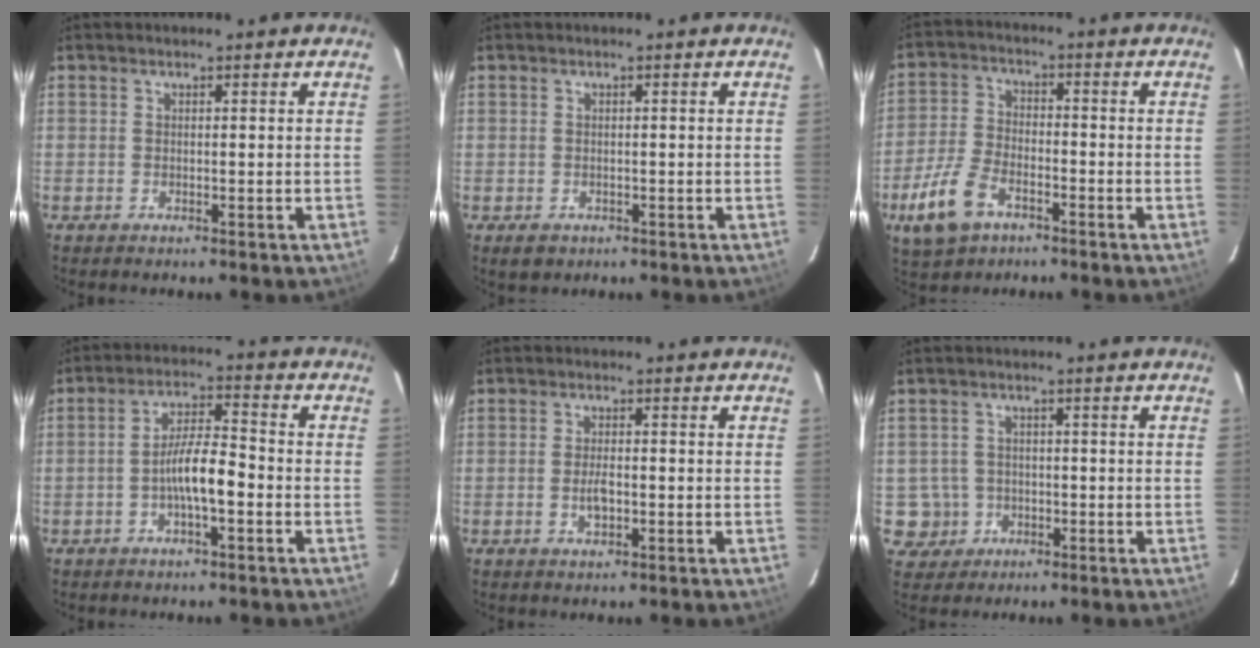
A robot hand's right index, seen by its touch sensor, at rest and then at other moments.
{"total": 2.6, "force": [-0.9, 2.3, 0.8], "torque": [-0.018, -0.002, -0.008]}
{"total": 10.3, "force": [-5.6, 5.8, 6.5], "torque": [-0.156, -0.002, -0.106]}
{"total": 6.8, "force": [-2.4, 1.3, 6.2], "torque": [-0.118, 0.010, -0.043]}
{"total": 3.0, "force": [-0.8, 1.4, 2.5], "torque": [-0.047, -0.002, -0.013]}
{"total": 5.3, "force": [-1.3, 5.1, 0.3], "torque": [-0.013, 0.022, -0.012]}